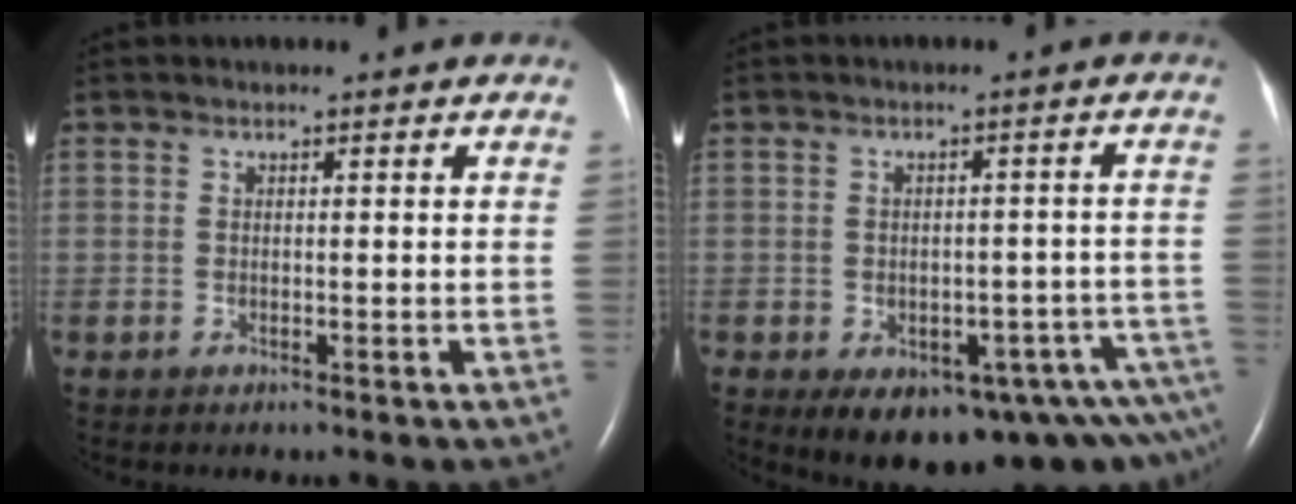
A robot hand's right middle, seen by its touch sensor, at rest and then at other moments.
{"total": 13.4, "force": [-8.5, 5.8, 8.6], "torque": [-0.069, 0.020, -0.101]}